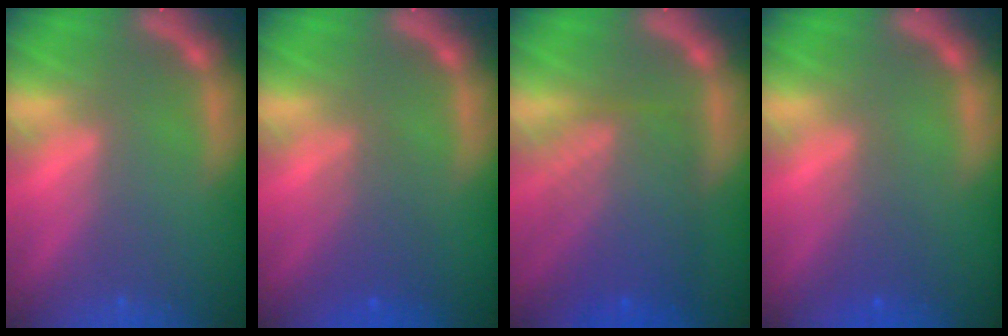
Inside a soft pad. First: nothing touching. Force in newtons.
{"total": 3.0}
{"total": 8.0}
{"total": 2.0}